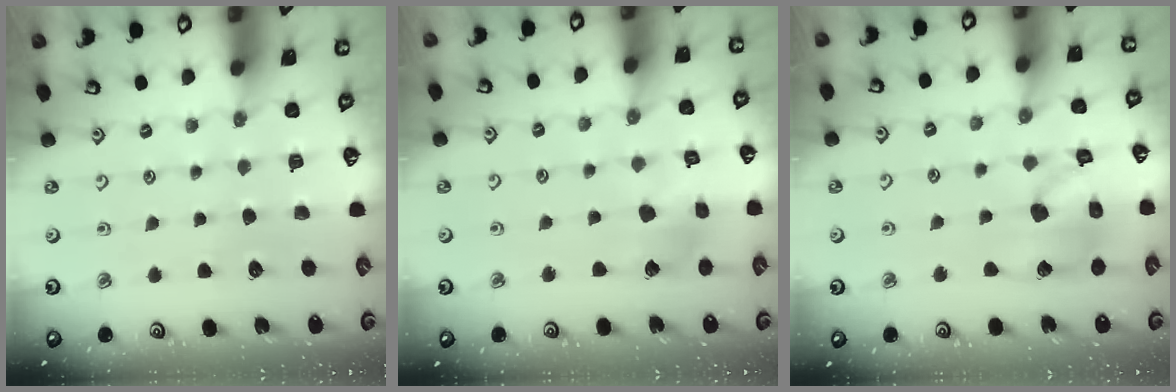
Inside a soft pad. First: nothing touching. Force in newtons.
{"total": 6.3, "press": 6.2, "slide": 0.6}
{"total": 13.8, "press": 13.6, "slide": 2.0}